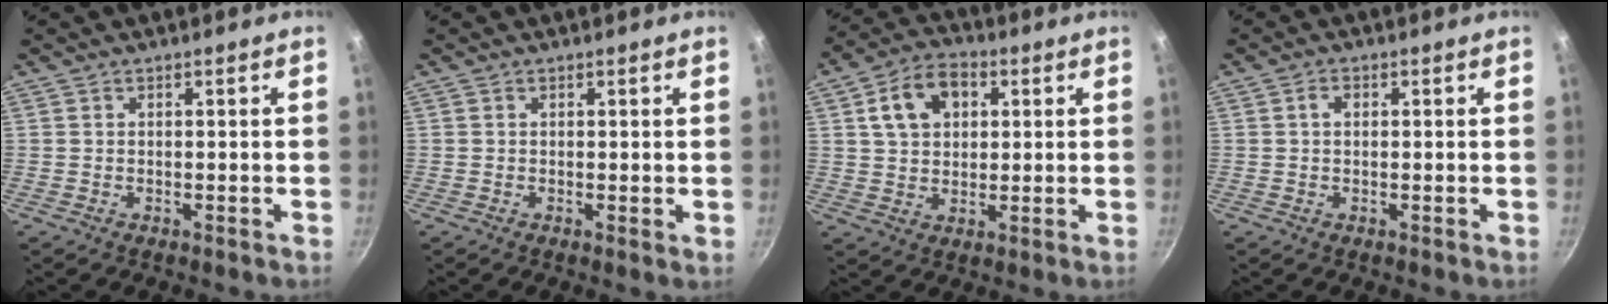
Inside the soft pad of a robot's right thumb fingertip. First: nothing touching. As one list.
[{"total": 0.6, "force": [0.3, 0.3, 0.5], "torque": [-0.007, -0.004, 0.001]}, {"total": 10.5, "force": [3.2, 7.5, 6.6], "torque": [-0.093, 0.011, 0.045]}, {"total": 1.7, "force": [0.3, 1.2, 1.2], "torque": [-0.018, 0.004, 0.003]}]